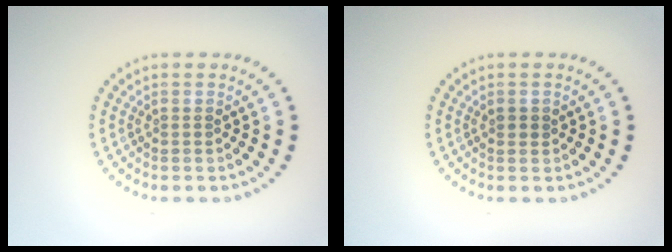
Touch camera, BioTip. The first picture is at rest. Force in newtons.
{"total": 0.8, "press": 0.8, "slide": 0.2}